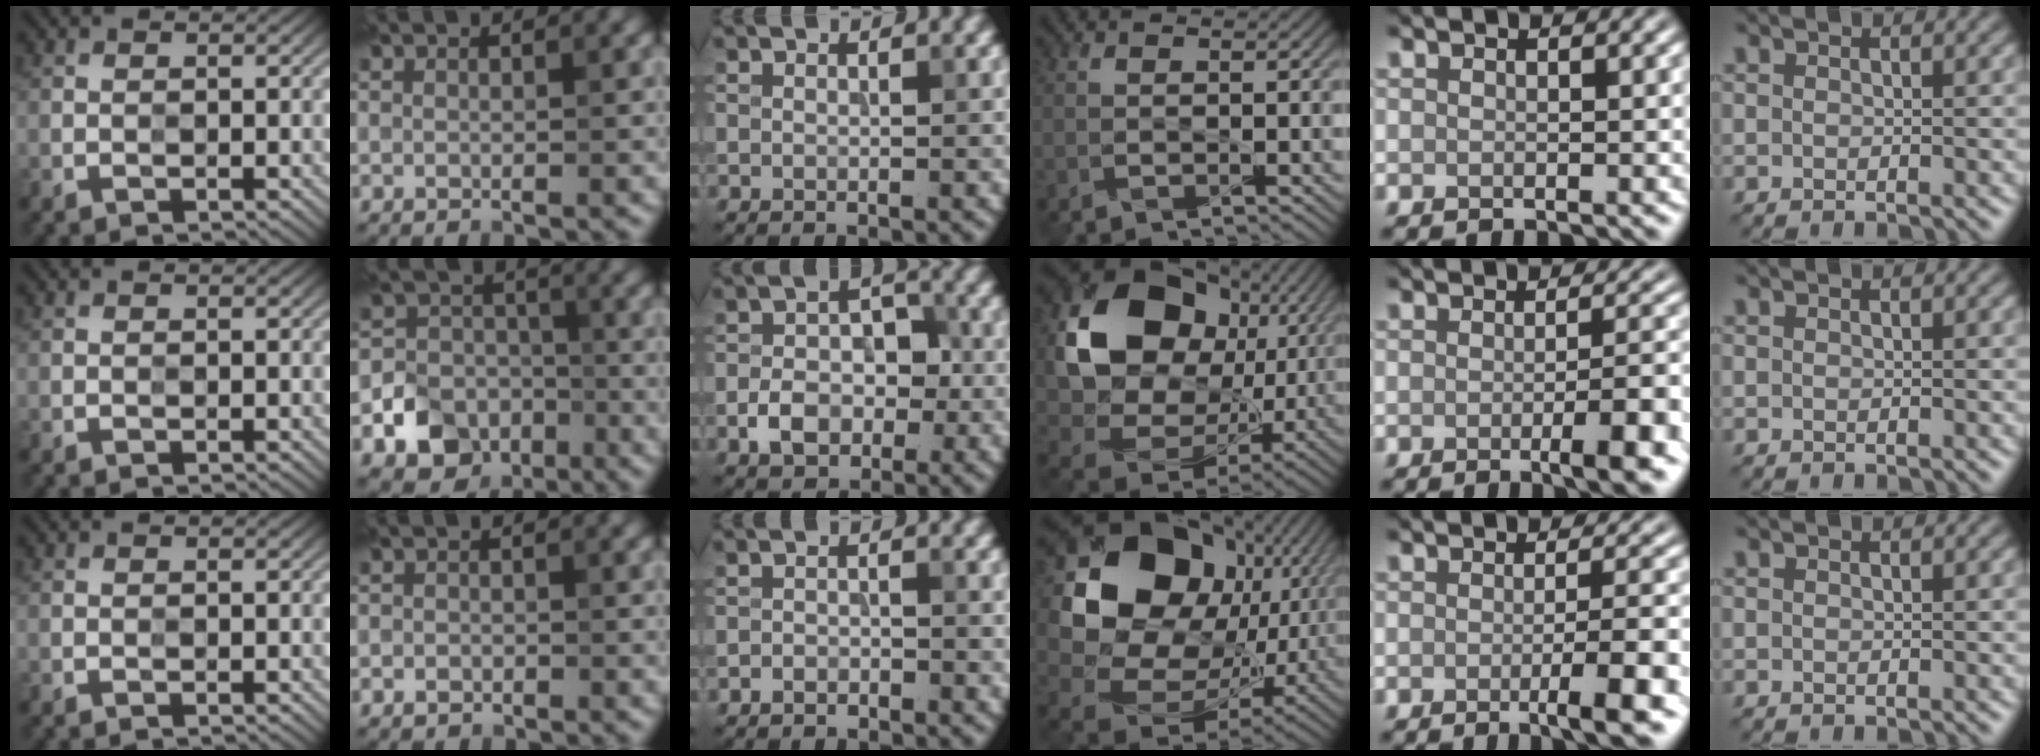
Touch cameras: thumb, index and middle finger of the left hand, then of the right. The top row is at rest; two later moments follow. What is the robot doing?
{"motion": "wipe", "object": "mirror"}